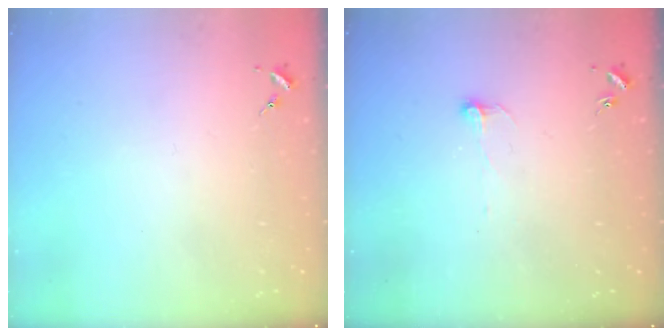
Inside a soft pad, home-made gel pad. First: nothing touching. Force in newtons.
{"total": 4.5, "press": 4.5, "slide": 0.5}